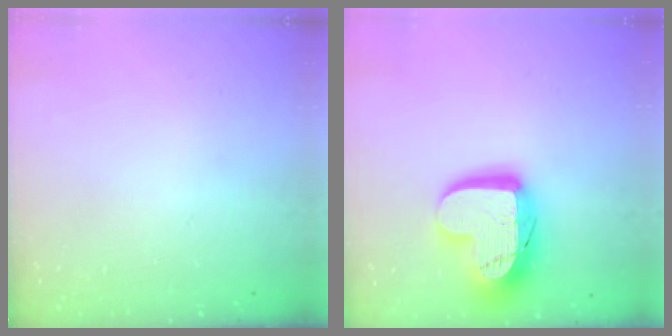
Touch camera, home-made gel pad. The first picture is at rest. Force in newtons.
{"total": 18.4, "press": 18.3, "slide": 1.4}